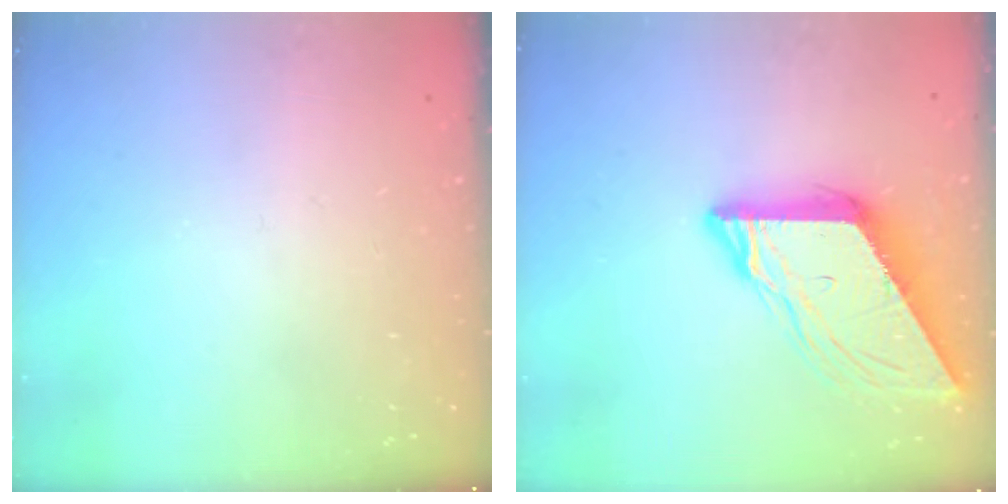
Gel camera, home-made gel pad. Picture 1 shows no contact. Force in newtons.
{"total": 10.0, "press": 10.0, "slide": 0.8}